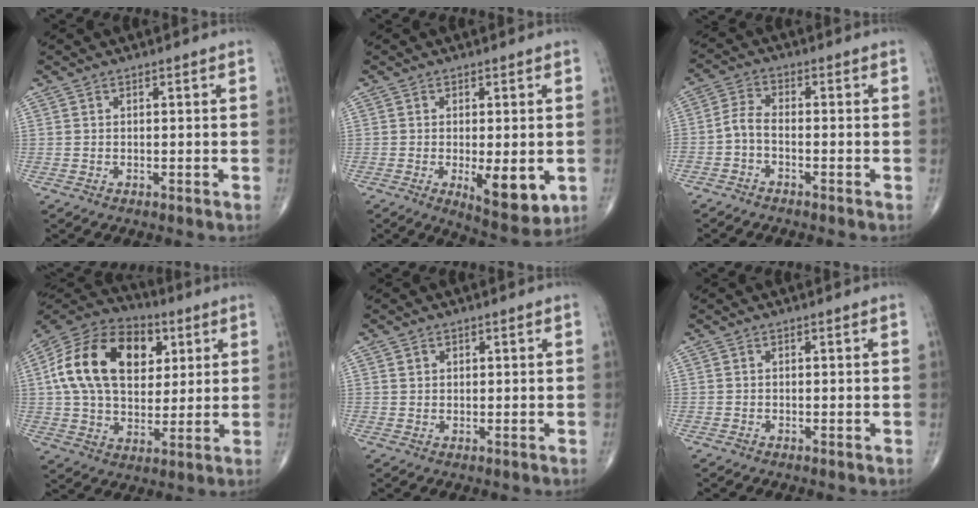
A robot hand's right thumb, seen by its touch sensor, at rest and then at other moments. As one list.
[{"total": 9.1, "force": [-2.0, 3.4, 8.2], "torque": [-0.109, -0.022, -0.023]}, {"total": 3.7, "force": [-1.8, 1.6, 2.8], "torque": [-0.063, 0.019, -0.043]}, {"total": 22.5, "force": [5.6, 14.8, 16.0], "torque": [-0.273, 0.007, 0.090]}, {"total": 1.5, "force": [0.6, 1.3, 0.5], "torque": [0.000, -0.002, 0.009]}, {"total": 0.0}]